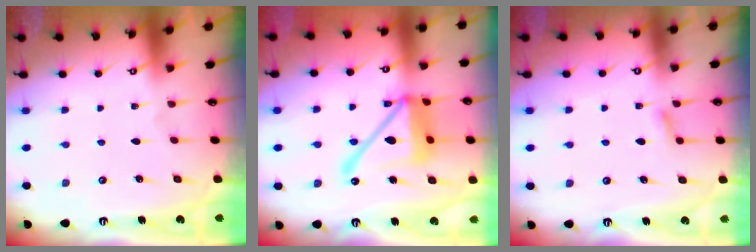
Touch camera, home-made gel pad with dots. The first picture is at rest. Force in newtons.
{"total": 18.4, "press": 18.3, "slide": 1.9}
{"total": 4.7, "press": 4.6, "slide": 0.6}